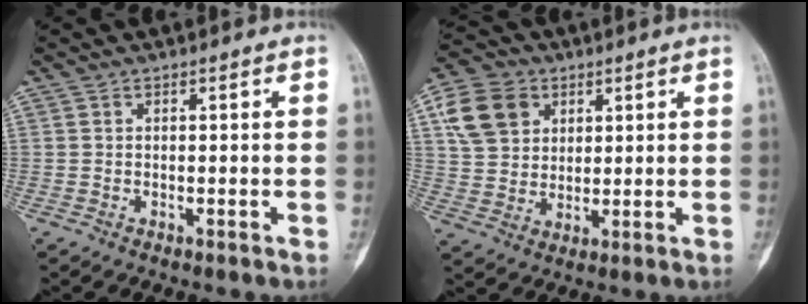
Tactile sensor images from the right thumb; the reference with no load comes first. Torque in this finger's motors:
{"motor_torque": [-0.56, 0.40, 0.10, -0.15, 0.05]}